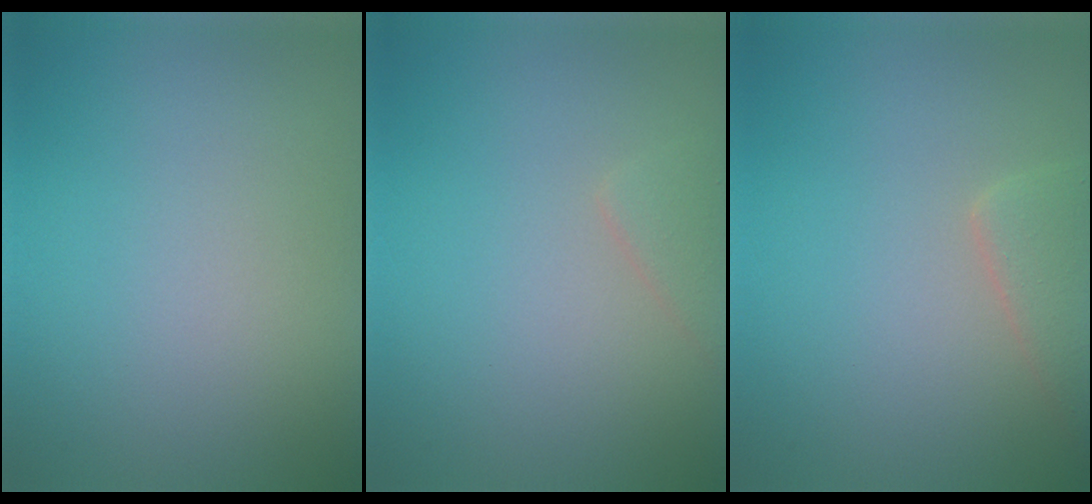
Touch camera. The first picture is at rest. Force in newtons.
{"total": 1.3, "press": 1.3, "slide": 0.1}
{"total": 2.6, "press": 2.6, "slide": 0.3}